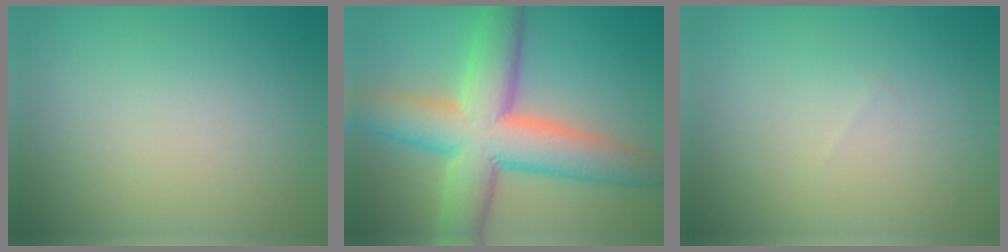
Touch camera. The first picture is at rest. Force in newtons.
{"total": 10.8, "press": 10.8, "slide": 0.6}
{"total": 0.0}